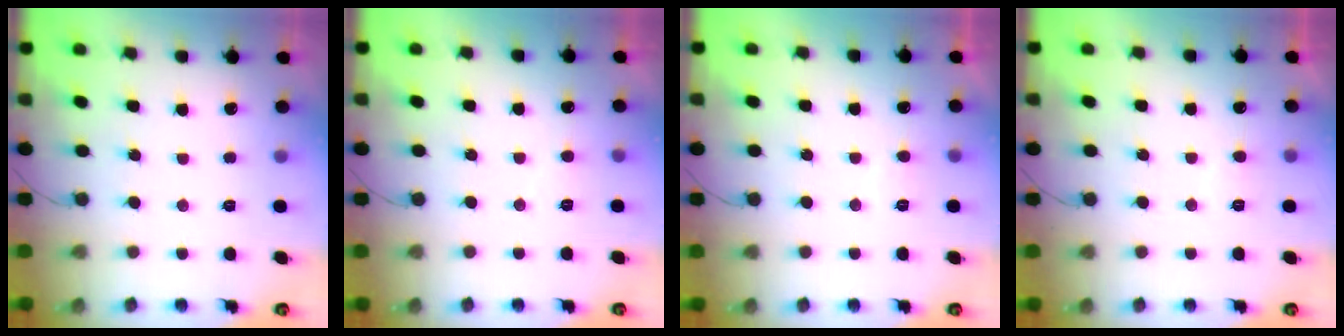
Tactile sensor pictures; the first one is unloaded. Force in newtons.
{"total": 4.6, "press": 4.6, "slide": 0.2}
{"total": 5.7, "press": 5.6, "slide": 0.4}
{"total": 5.2, "press": 5.2, "slide": 0.3}